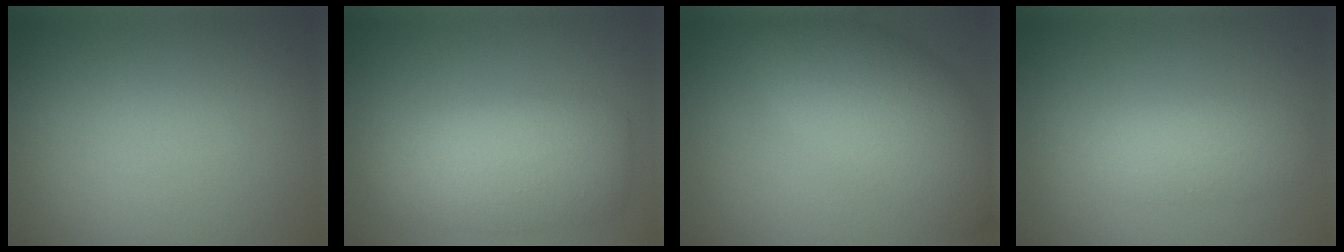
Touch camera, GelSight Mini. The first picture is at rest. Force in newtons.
{"total": 6.2, "press": 6.2, "slide": 0.6}
{"total": 7.6, "press": 7.5, "slide": 0.3}
{"total": 2.9, "press": 2.9, "slide": 0.2}